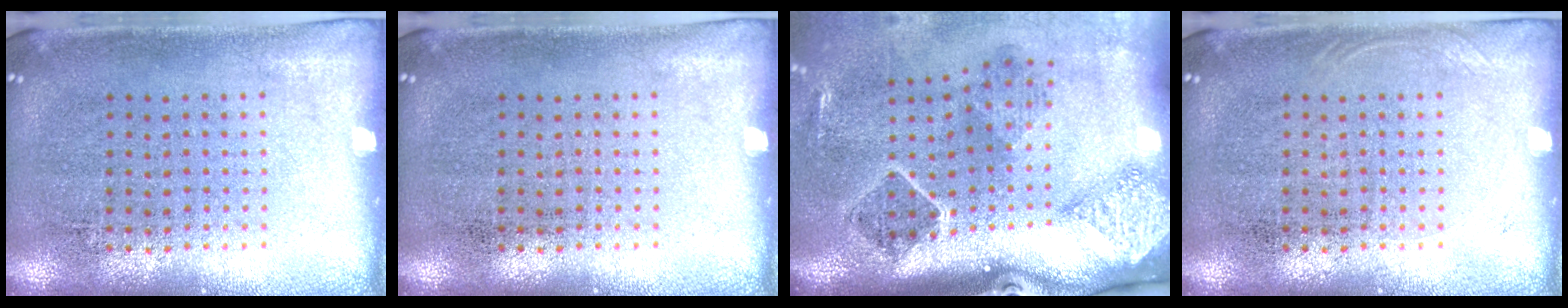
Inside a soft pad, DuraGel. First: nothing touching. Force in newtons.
{"total": 0.0}
{"total": 3.0, "press": 1.9, "slide": 2.3}
{"total": 0.7, "press": 0.6, "slide": 0.2}